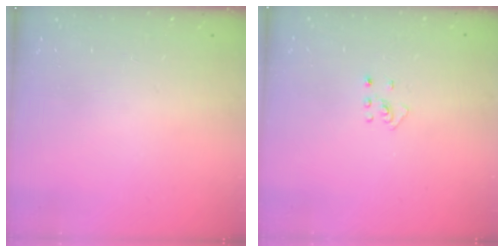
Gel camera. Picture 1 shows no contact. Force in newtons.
{"total": 2.7, "press": 2.7, "slide": 0.5}